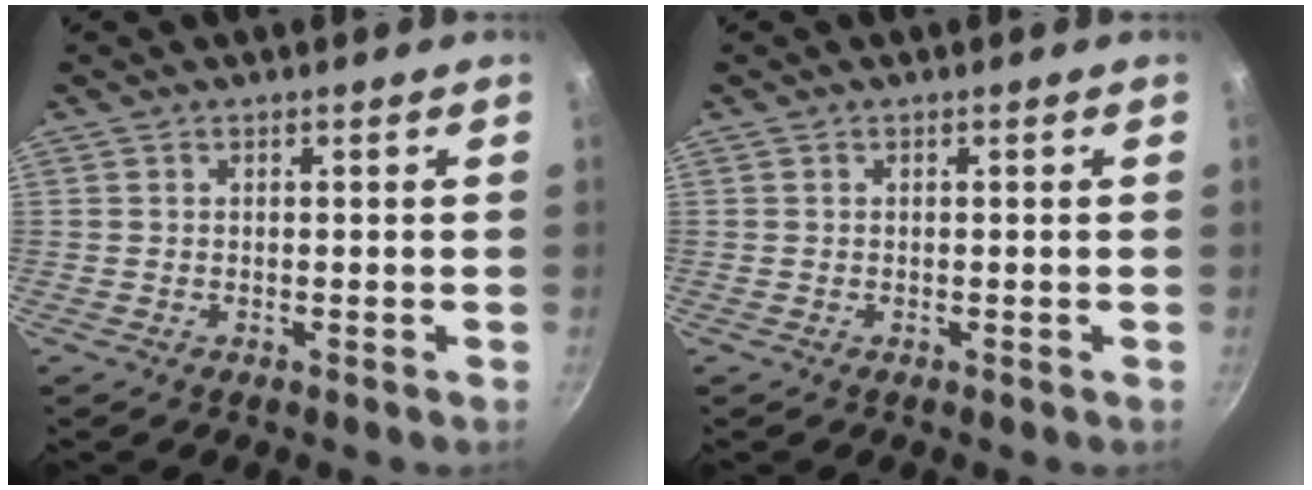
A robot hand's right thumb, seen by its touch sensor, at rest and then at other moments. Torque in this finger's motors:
{"motor_torque": [-0.23, 0.22, -0.01, 0.01, 0.09]}